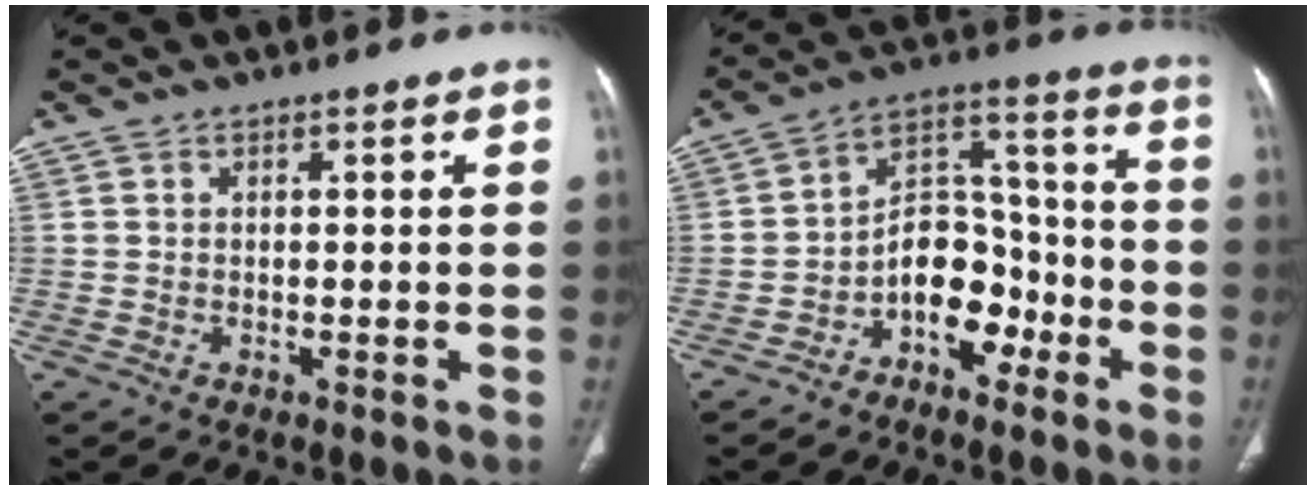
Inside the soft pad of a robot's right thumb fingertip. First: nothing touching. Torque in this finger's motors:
{"motor_torque": [2.97, 2.04, 1.04, -0.99, 0.05]}